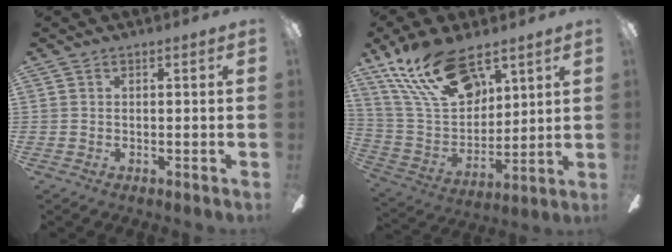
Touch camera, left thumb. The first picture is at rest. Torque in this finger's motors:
{"motor_torque": [0.28, 0.39, 1.55, -1.22, 0.35]}